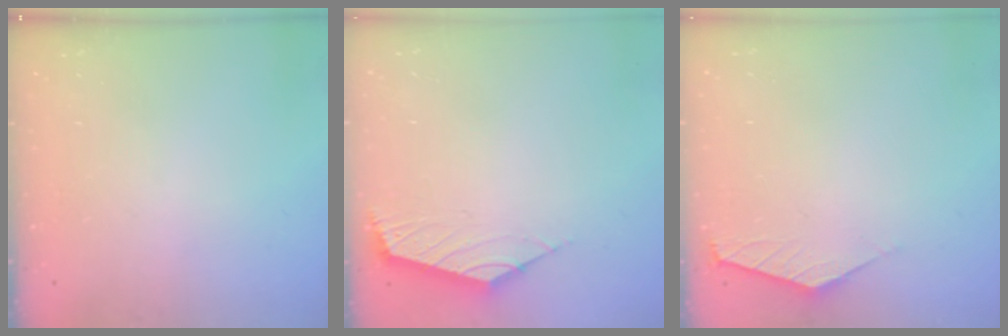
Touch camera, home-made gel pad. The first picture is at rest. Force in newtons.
{"total": 2.5, "press": 2.4, "slide": 0.7}
{"total": 1.5, "press": 1.4, "slide": 0.4}